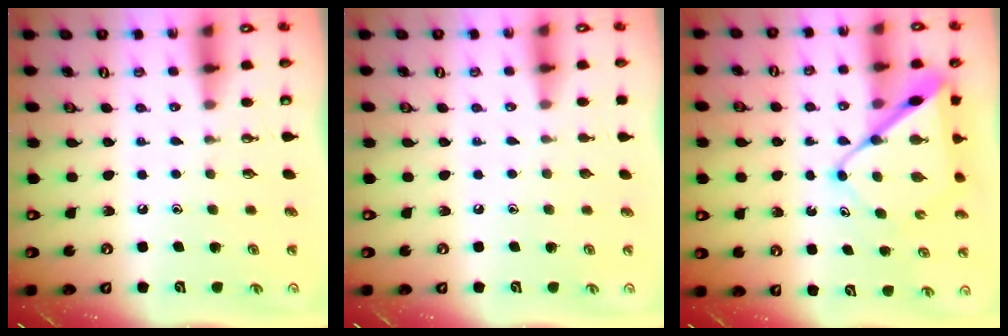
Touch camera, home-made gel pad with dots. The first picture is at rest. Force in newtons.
{"total": 0.0}
{"total": 11.3, "press": 11.3, "slide": 1.0}